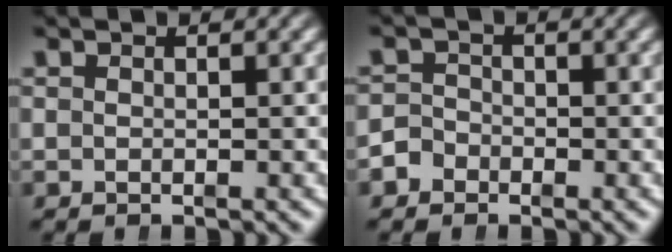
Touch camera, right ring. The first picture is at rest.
{"total": 2.4, "force": [-1.4, 1.9, 0.3], "torque": [-0.010, -0.007, -0.029]}